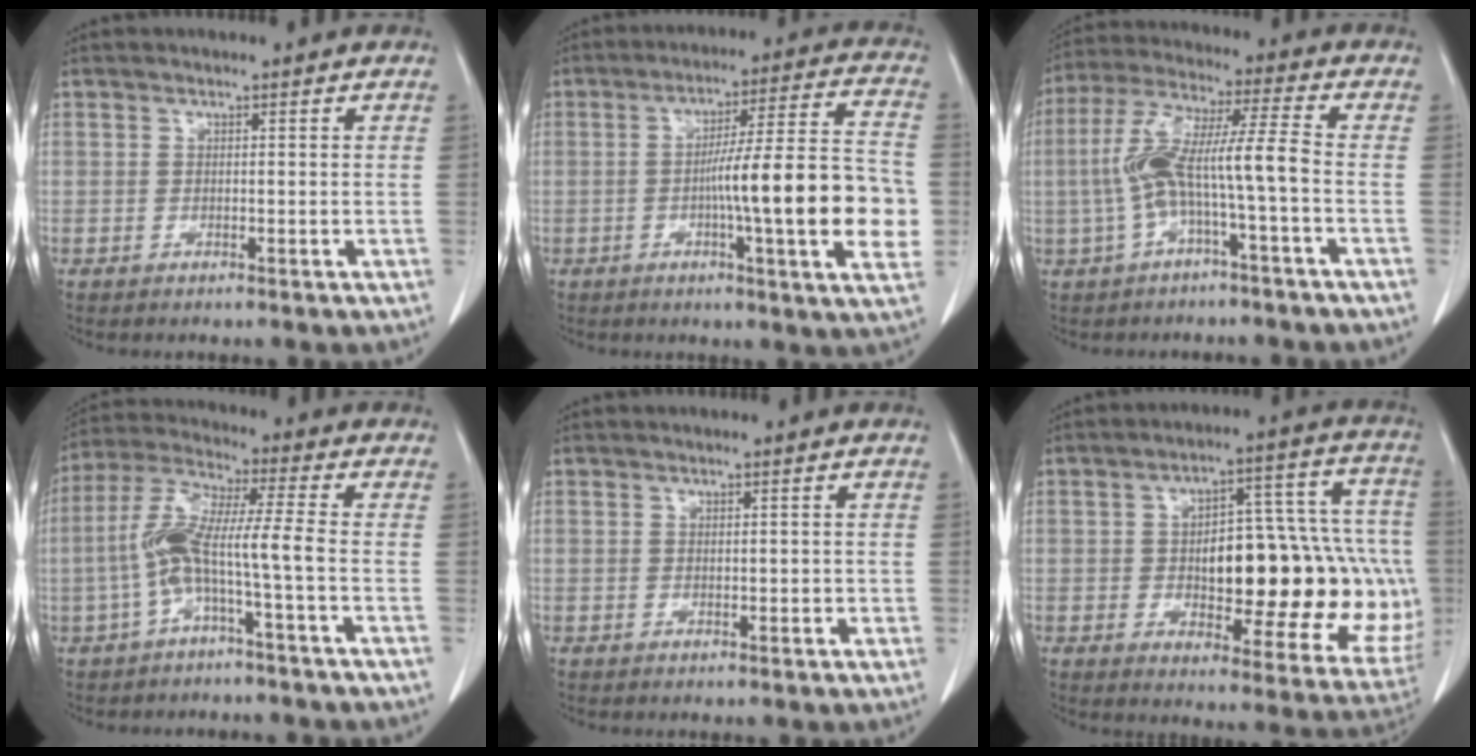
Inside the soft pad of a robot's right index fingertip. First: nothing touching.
{"total": 17.7, "force": [-3.0, 0.8, 17.5], "torque": [-0.233, 0.012, -0.044]}
{"total": 10.0, "force": [-2.1, 0.2, 9.8], "torque": [-0.199, 0.031, -0.040]}
{"total": 8.7, "force": [-2.3, -0.1, 8.4], "torque": [-0.178, 0.025, -0.046]}
{"total": 0.9, "force": [0.0, 0.5, 0.8], "torque": [-0.012, -0.001, 0.002]}
{"total": 25.3, "force": [-2.0, 9.7, 23.3], "torque": [-0.234, 0.045, 0.004]}